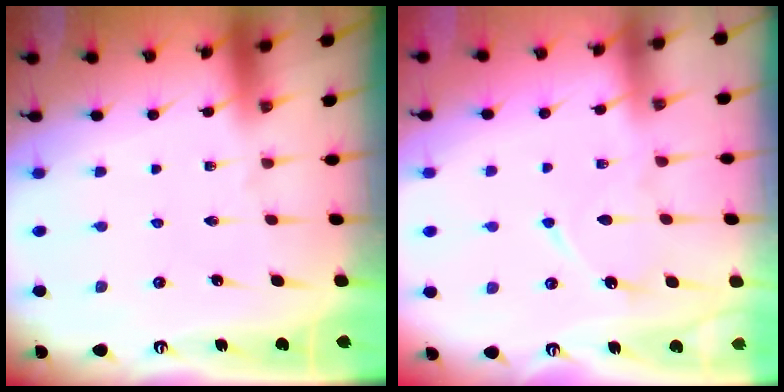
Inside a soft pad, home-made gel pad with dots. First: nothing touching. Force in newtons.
{"total": 8.6, "press": 8.5, "slide": 0.8}